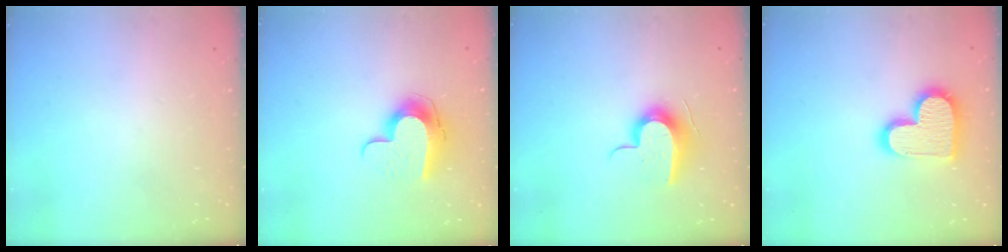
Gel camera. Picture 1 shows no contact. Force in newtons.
{"total": 10.7, "press": 10.7, "slide": 0.8}
{"total": 11.7, "press": 11.6, "slide": 0.6}
{"total": 16.0, "press": 16.0, "slide": 0.9}